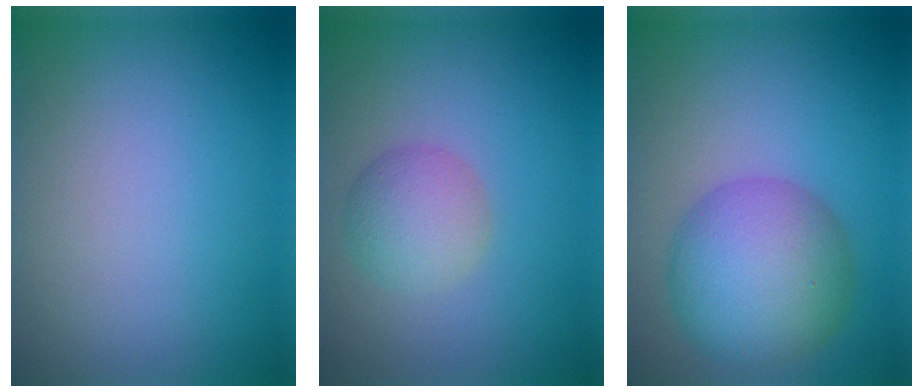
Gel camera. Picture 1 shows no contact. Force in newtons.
{"total": 3.1, "press": 3.1, "slide": 0.0}
{"total": 7.8, "press": 7.8, "slide": 0.2}